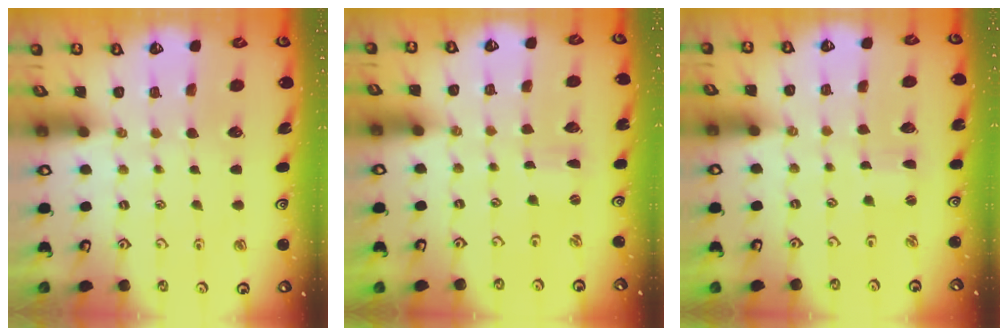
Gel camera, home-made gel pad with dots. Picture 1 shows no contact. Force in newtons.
{"total": 0.0}
{"total": 1.2, "press": 1.2, "slide": 0.3}